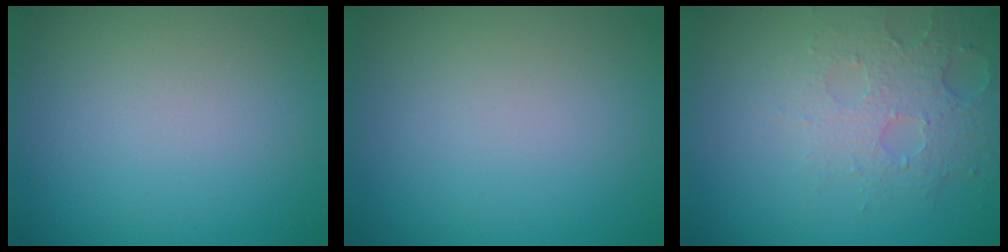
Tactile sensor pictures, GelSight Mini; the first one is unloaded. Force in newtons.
{"total": 0.0}
{"total": 3.9, "press": 3.0, "slide": 2.5}